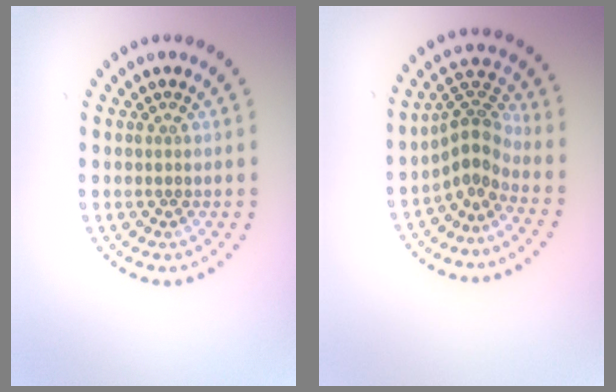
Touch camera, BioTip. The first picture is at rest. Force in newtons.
{"total": 3.2, "press": 2.2, "slide": 2.4}